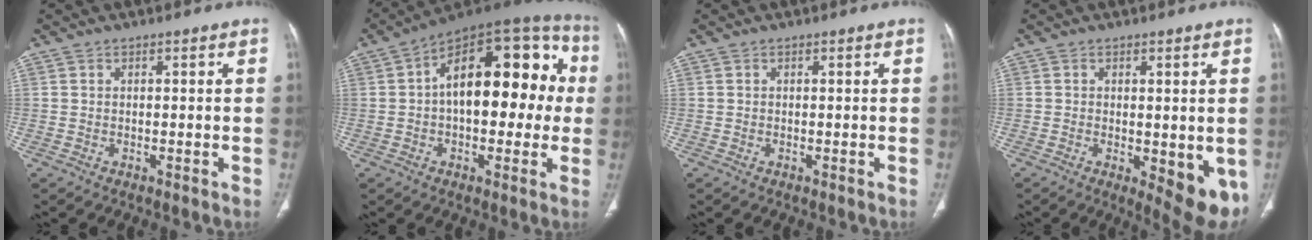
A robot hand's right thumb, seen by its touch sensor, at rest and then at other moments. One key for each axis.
{"total": 22.7, "fx": 1.8, "fy": 12.1, "fz": 19.1, "tx": -0.239, "ty": 0.052, "tz": 0.013}
{"total": 0.0}
{"total": 9.3, "fx": -2.0, "fy": 3.7, "fz": 8.3, "tx": -0.094, "ty": -0.020, "tz": -0.015}